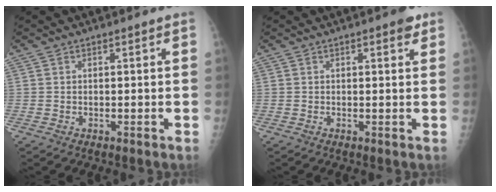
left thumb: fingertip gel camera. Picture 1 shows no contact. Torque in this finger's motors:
{"motor_torque": [0.35, 0.06, 0.28, -0.06, 0.01]}